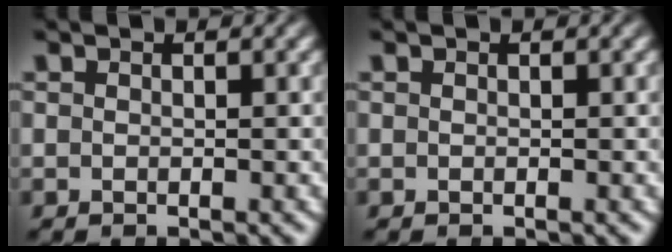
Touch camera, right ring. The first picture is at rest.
{"total": 0.0}